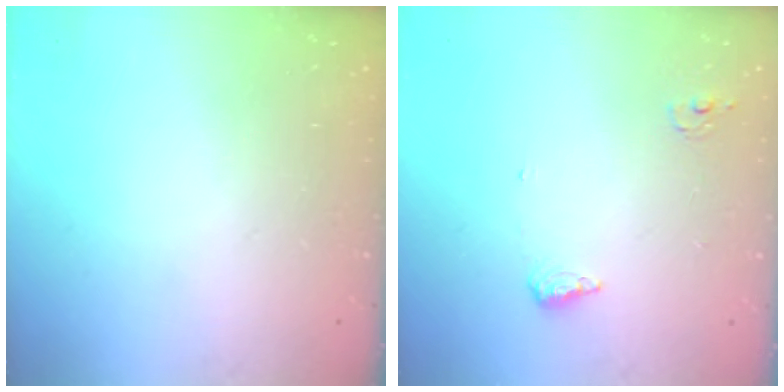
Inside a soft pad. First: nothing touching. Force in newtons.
{"total": 6.3, "press": 6.1, "slide": 1.6}